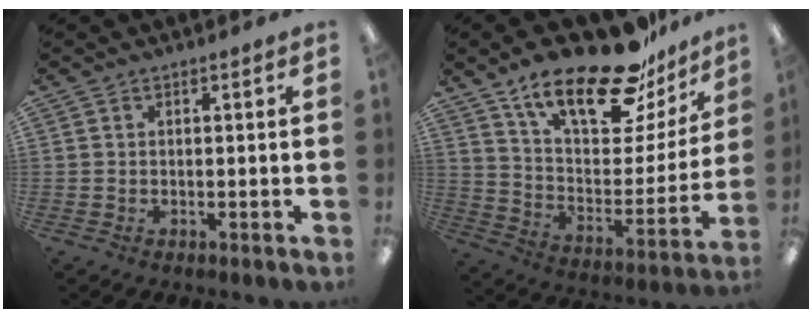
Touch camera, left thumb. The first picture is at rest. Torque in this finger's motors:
{"motor_torque": [1.77, 1.78, 1.39, -1.38, 0.14]}